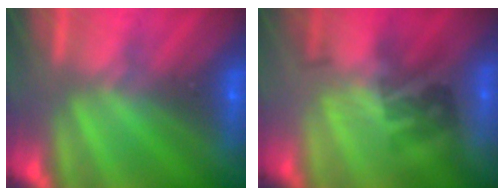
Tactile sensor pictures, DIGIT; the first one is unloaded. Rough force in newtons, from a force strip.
{"total": 2.2}